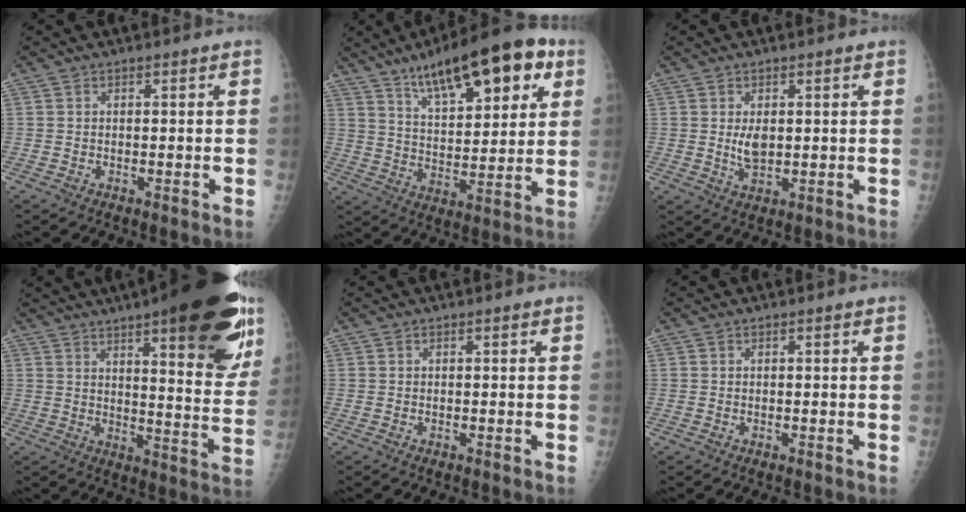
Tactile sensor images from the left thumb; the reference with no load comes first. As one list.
[{"total": 20.5, "force": [11.0, 7.5, 15.6], "torque": [-0.199, -0.027, 0.173]}, {"total": 4.0, "force": [0.6, 2.3, 3.2], "torque": [-0.050, -0.010, 0.016]}, {"total": 28.0, "force": [16.2, 7.2, 21.7], "torque": [-0.245, -0.049, 0.216]}, {"total": 0.0}, {"total": 0.0}]